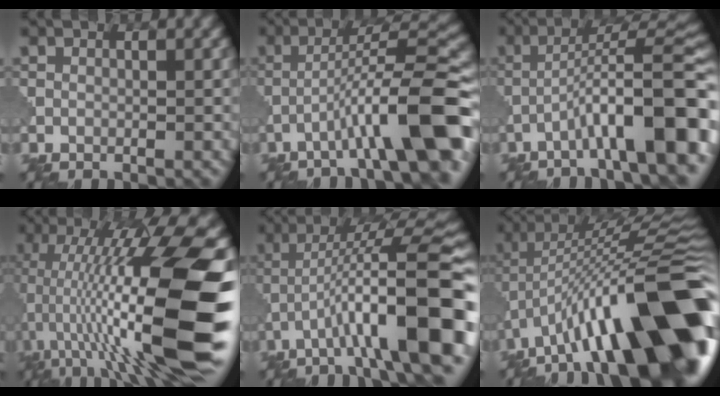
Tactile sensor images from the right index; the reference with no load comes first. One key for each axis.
{"total": 10.1, "fx": -4.6, "fy": 1.2, "fz": 9.0, "tx": -0.124, "ty": 0.030, "tz": -0.063}
{"total": 10.6, "fx": -4.6, "fy": 1.9, "fz": 9.4, "tx": -0.131, "ty": 0.027, "tz": -0.066}
{"total": 16.8, "fx": -2.0, "fy": 4.0, "fz": 16.2, "tx": -0.268, "ty": 0.033, "tz": -0.024}
{"total": 12.9, "fx": -4.1, "fy": 2.6, "fz": 12.0, "tx": -0.188, "ty": 0.022, "tz": -0.052}
{"total": 17.7, "fx": -7.2, "fy": 5.5, "fz": 15.2, "tx": -0.217, "ty": 0.050, "tz": -0.125}